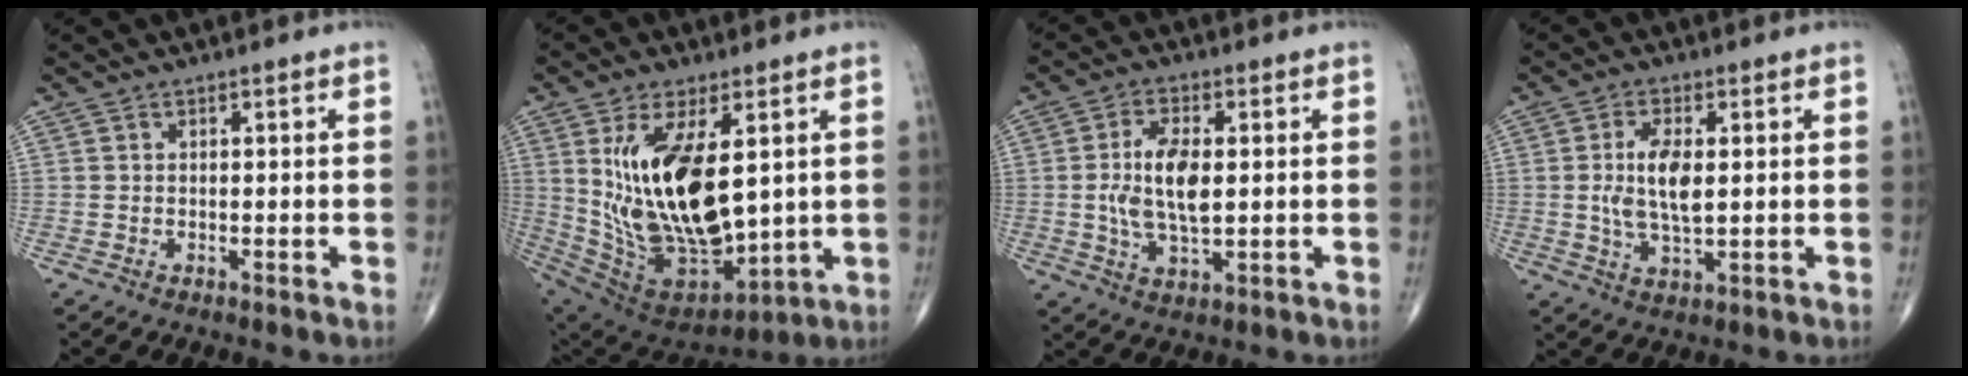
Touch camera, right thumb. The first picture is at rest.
{"total": 23.2, "force": [3.7, 11.4, 19.8], "torque": [-0.352, -0.031, 0.092]}
{"total": 9.3, "force": [0.4, 4.1, 8.3], "torque": [-0.161, -0.006, 0.009]}
{"total": 7.8, "force": [0.7, 3.2, 7.1], "torque": [-0.139, -0.010, 0.014]}